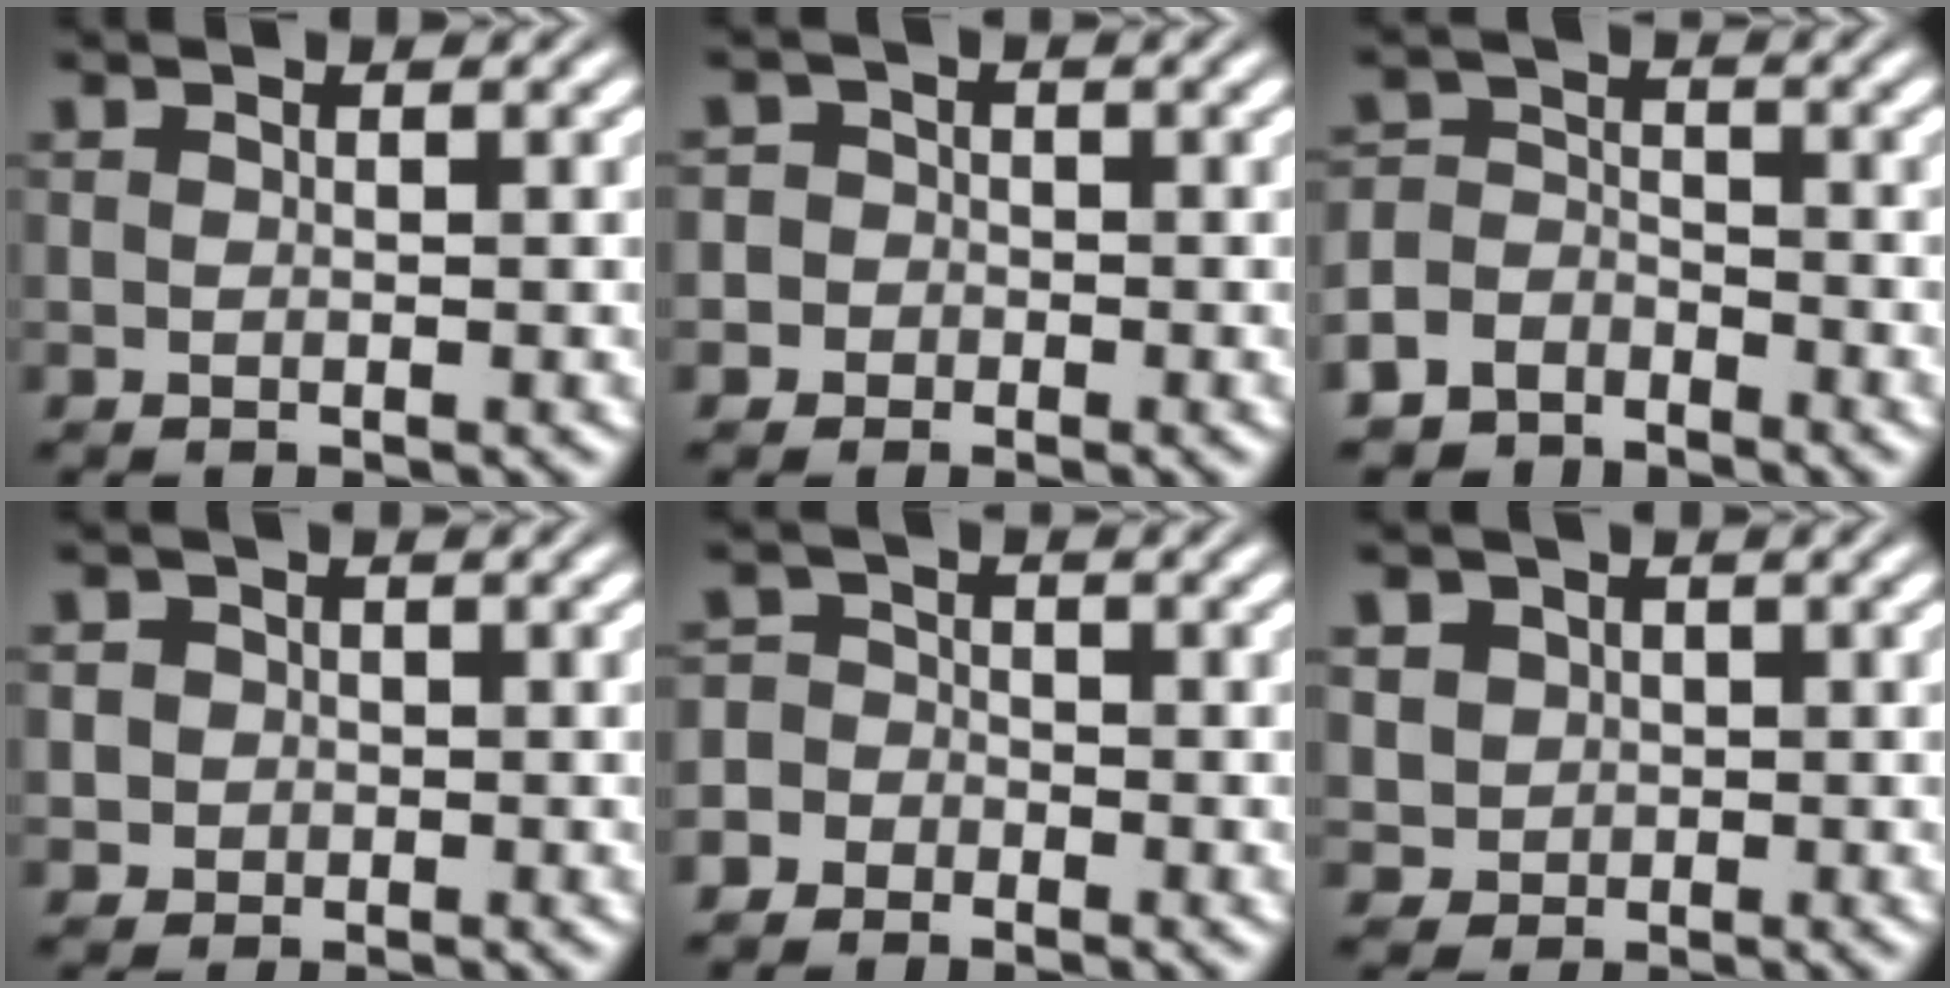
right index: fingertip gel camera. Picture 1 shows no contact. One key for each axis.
{"total": 3.4, "fx": -1.2, "fy": 3.2, "fz": 0.2, "tx": -0.002, "ty": -0.005, "tz": -0.030}
{"total": 5.3, "fx": -3.4, "fy": 3.8, "fz": 1.0, "tx": -0.010, "ty": -0.022, "tz": -0.061}
{"total": 3.9, "fx": -0.3, "fy": 3.7, "fz": 1.1, "tx": -0.025, "ty": -0.010, "tz": -0.007}
{"total": 3.7, "fx": -2.0, "fy": 3.1, "fz": 0.3, "tx": 0.004, "ty": -0.013, "tz": -0.040}
{"total": 6.6, "fx": 0.5, "fy": 6.1, "fz": 2.4, "tx": -0.061, "ty": -0.029, "tz": 0.015}